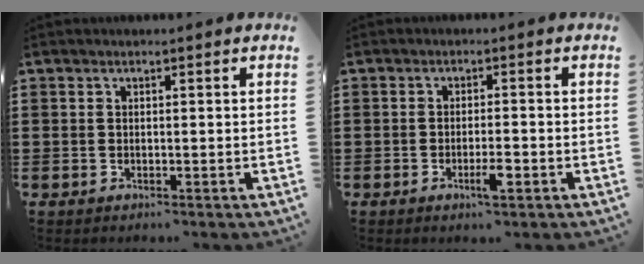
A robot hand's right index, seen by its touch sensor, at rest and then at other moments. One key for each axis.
{"total": 3.1, "fx": -1.4, "fy": 0.6, "fz": 2.7, "tx": -0.051, "ty": -0.002, "tz": -0.027}